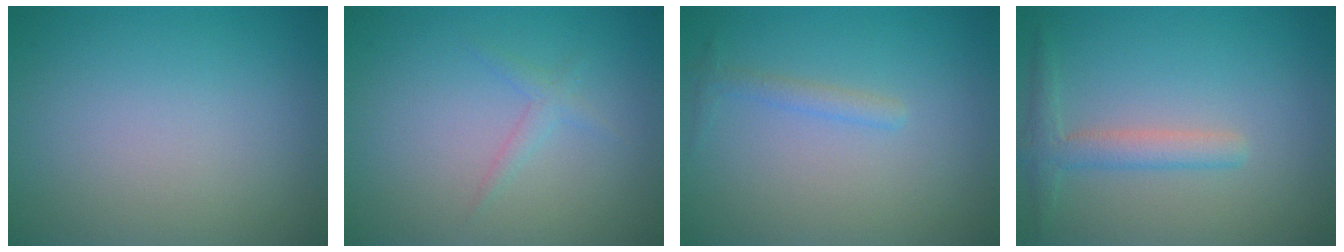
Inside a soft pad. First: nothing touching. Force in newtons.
{"total": 1.1, "press": 1.1, "slide": 0.0}
{"total": 1.2, "press": 1.2, "slide": 0.0}
{"total": 2.4, "press": 2.4, "slide": 0.1}